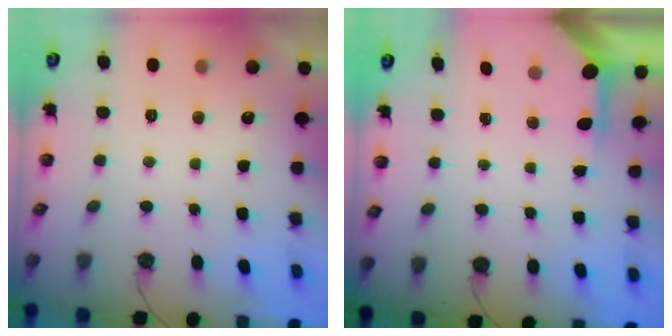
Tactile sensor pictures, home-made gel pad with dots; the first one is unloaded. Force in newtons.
{"total": 3.9, "press": 3.8, "slide": 0.3}